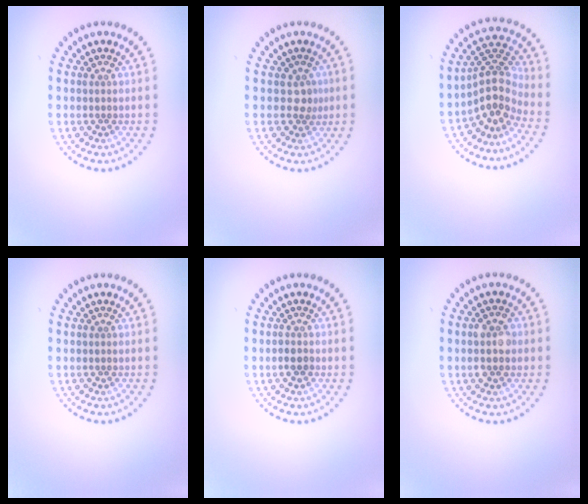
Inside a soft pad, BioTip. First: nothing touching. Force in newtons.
{"total": 1.3, "press": 1.1, "slide": 0.8}
{"total": 3.9, "press": 3.0, "slide": 2.5}
{"total": 0.0}
{"total": 1.2, "press": 1.2, "slide": 0.4}
{"total": 2.7, "press": 2.7, "slide": 0.2}